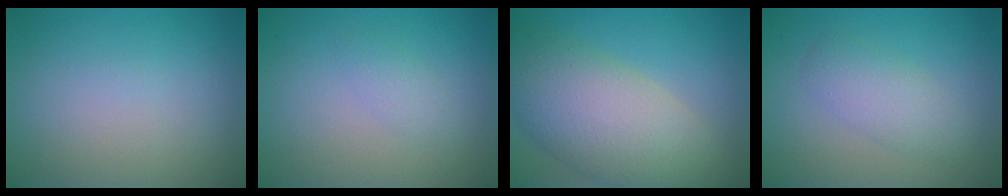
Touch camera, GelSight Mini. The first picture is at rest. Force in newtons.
{"total": 1.3, "press": 1.3, "slide": 0.0}
{"total": 9.6, "press": 9.6, "slide": 0.6}
{"total": 2.9, "press": 2.9, "slide": 0.0}